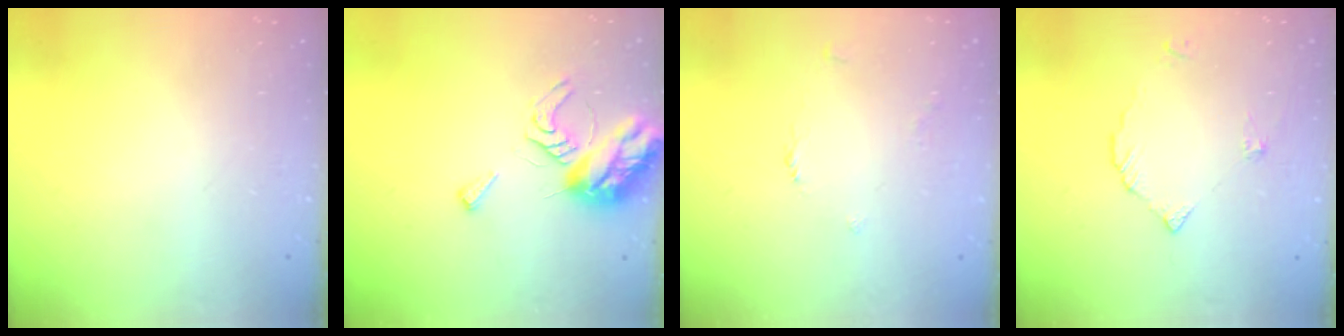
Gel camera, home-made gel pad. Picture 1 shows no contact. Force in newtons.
{"total": 8.6, "press": 8.5, "slide": 0.9}
{"total": 2.5, "press": 2.5, "slide": 0.4}
{"total": 2.9, "press": 2.9, "slide": 0.2}